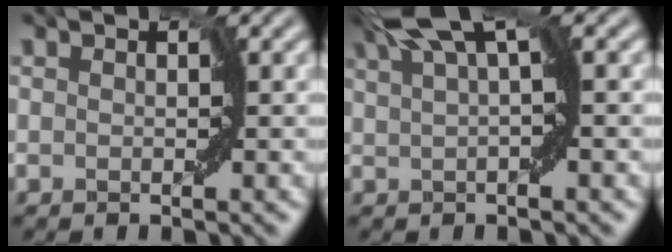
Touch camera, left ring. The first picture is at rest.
{"total": 4.1, "force": [2.3, 0.3, 3.4], "torque": [-0.059, 0.012, 0.035]}